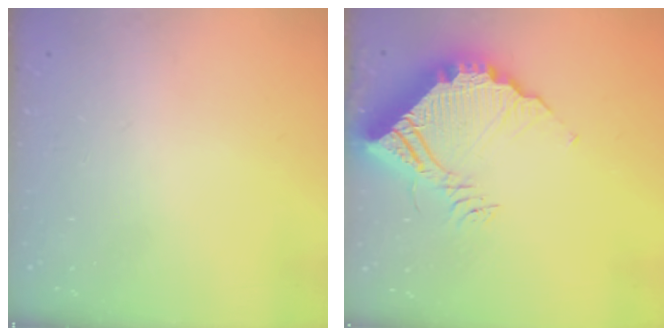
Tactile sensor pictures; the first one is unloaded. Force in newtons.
{"total": 14.3, "press": 14.3, "slide": 1.2}